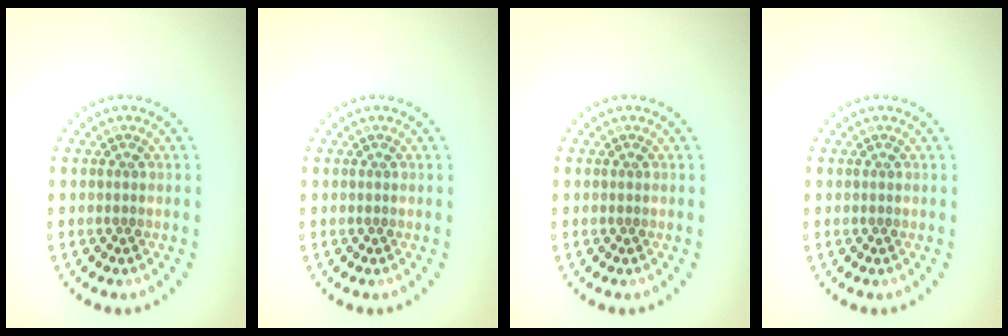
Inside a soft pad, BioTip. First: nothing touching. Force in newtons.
{"total": 0.0}
{"total": 0.0}
{"total": 0.0}